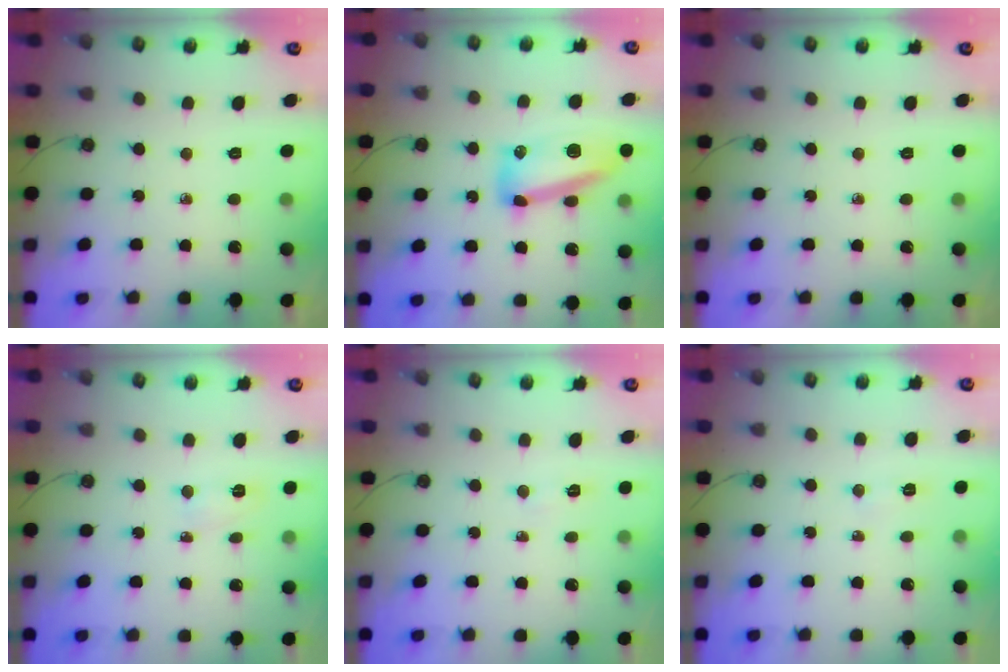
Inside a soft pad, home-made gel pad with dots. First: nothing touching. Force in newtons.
{"total": 12.9, "press": 12.8, "slide": 1.2}
{"total": 0.0}
{"total": 3.5, "press": 3.4, "slide": 0.7}
{"total": 2.4, "press": 2.3, "slide": 0.7}
{"total": 4.6, "press": 4.4, "slide": 1.5}